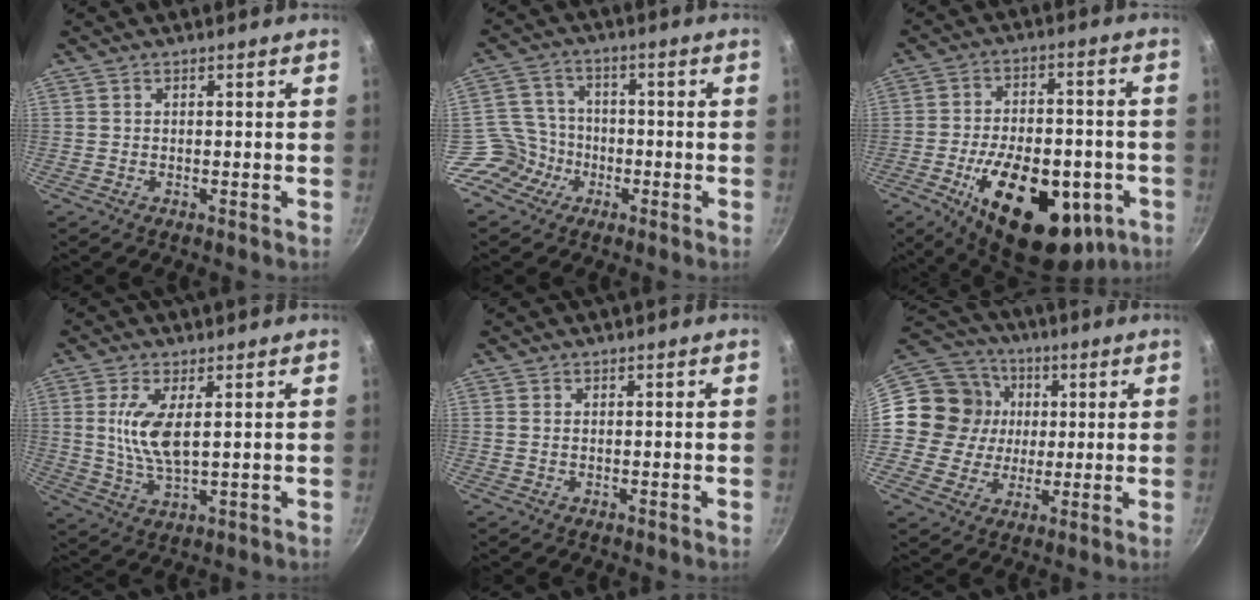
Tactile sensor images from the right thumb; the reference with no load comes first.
{"total": 7.2, "force": [-3.5, 6.2, 1.4], "torque": [0.009, 0.039, -0.076]}
{"total": 25.0, "force": [-8.9, 13.3, 19.2], "torque": [-0.272, 0.022, -0.118]}
{"total": 8.5, "force": [1.7, 3.2, 7.7], "torque": [-0.155, -0.009, 0.038]}
{"total": 0.7, "force": [0.1, 0.4, 0.6], "torque": [-0.012, 0.001, 0.001]}
{"total": 15.4, "force": [1.7, 14.4, 5.0], "torque": [-0.073, 0.020, 0.019]}